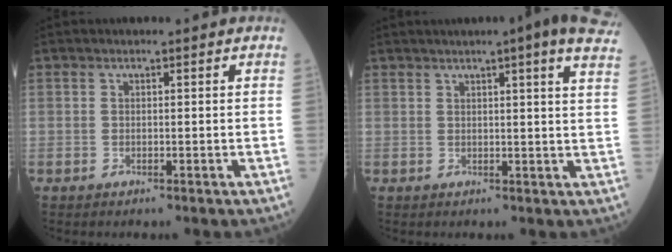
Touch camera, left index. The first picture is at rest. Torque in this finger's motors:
{"motor_torque": [1.07, -1.07, 0.68, 0.14]}